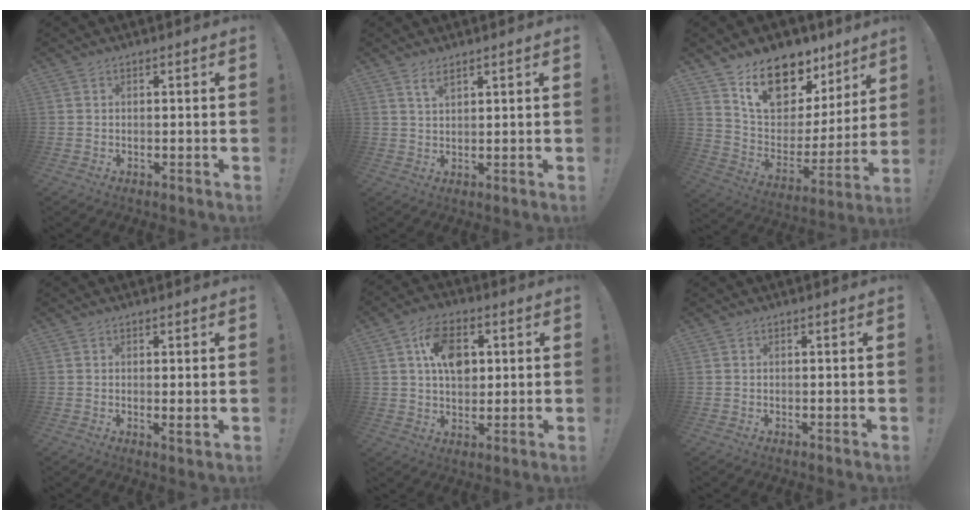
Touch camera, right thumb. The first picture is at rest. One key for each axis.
{"total": 2.8, "fx": 1.9, "fy": 0.9, "fz": 1.8, "tx": -0.032, "ty": -0.008, "tz": 0.033}
{"total": 15.9, "fx": 11.8, "fy": 8.8, "fz": 6.2, "tx": -0.100, "ty": -0.087, "tz": 0.215}
{"total": 2.0, "fx": 0.6, "fy": -0.2, "fz": 1.9, "tx": -0.027, "ty": -0.007, "tz": 0.008}
{"total": 12.0, "fx": 3.3, "fy": 8.2, "fz": 8.2, "tx": -0.113, "ty": 0.005, "tz": 0.060}
{"total": 0.0}